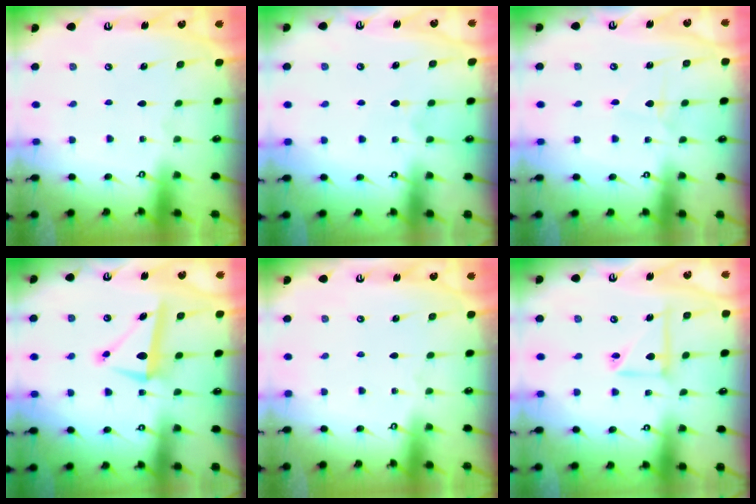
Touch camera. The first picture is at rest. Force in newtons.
{"total": 5.5, "press": 5.5, "slide": 0.2}
{"total": 1.6, "press": 1.6, "slide": 0.0}
{"total": 8.2, "press": 8.1, "slide": 1.4}
{"total": 0.0}
{"total": 9.1, "press": 9.0, "slide": 1.2}